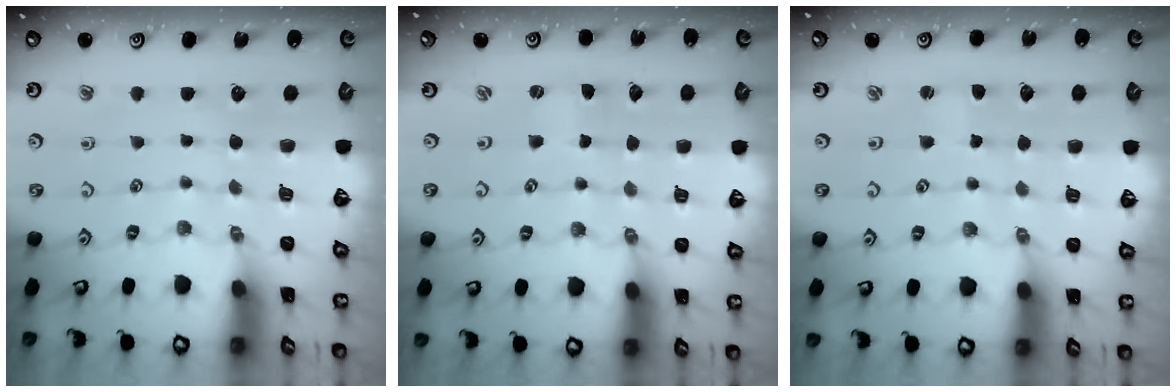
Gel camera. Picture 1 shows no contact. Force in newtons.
{"total": 0.0}
{"total": 1.4, "press": 1.4, "slide": 0.3}